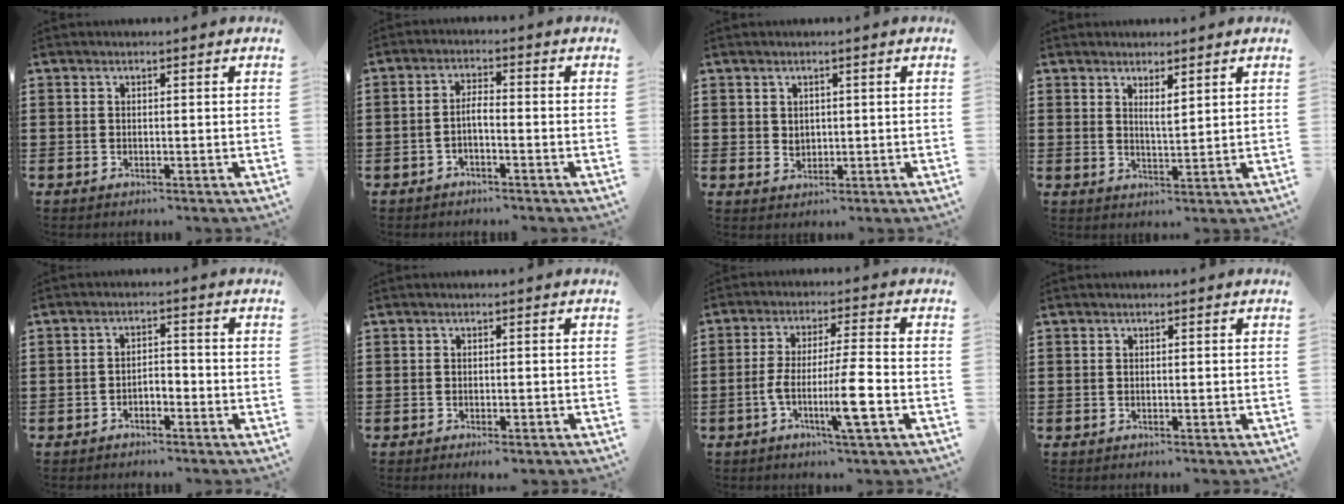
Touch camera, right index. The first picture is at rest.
{"total": 2.4, "force": [-1.2, 0.3, 2.0], "torque": [-0.047, -0.001, -0.025]}
{"total": 1.6, "force": [0.7, 1.3, 0.5], "torque": [-0.014, 0.006, 0.014]}
{"total": 2.3, "force": [1.6, 0.5, 1.6], "torque": [-0.033, 0.003, 0.027]}
{"total": 1.9, "force": [-1.7, 0.6, 0.7], "torque": [-0.020, 0.003, -0.036]}
{"total": 0.9, "force": [-0.8, 0.1, 0.5], "torque": [-0.011, -0.004, -0.014]}
{"total": 9.0, "force": [-3.3, 0.4, 8.3], "torque": [-0.165, -0.015, -0.065]}
{"total": 0.0}